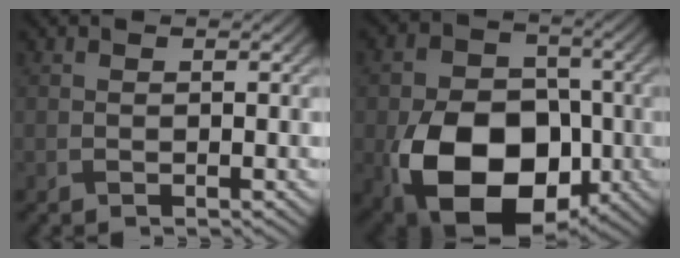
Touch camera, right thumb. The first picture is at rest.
{"total": 16.5, "force": [-5.3, 11.5, 10.6], "torque": [-0.180, -0.049, -0.090]}